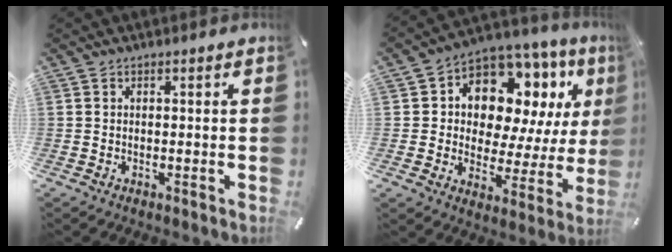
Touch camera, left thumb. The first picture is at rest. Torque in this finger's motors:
{"motor_torque": [2.41, 2.59, 1.54, -1.23, 0.17]}